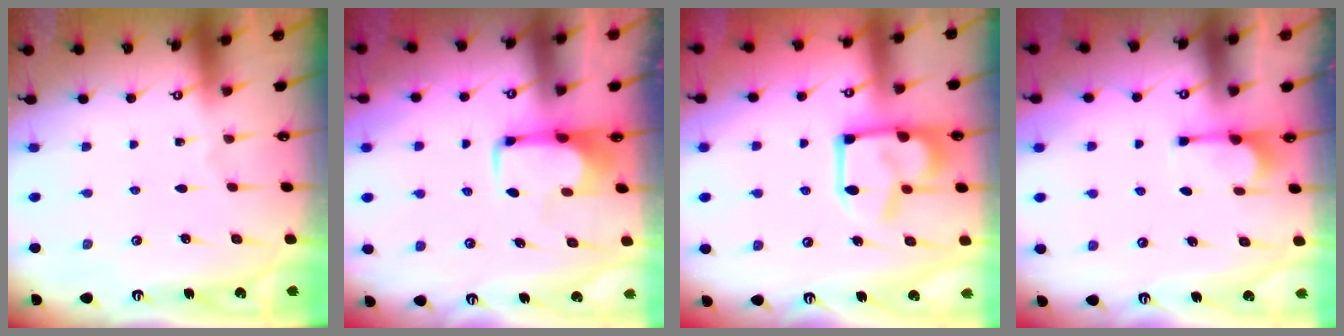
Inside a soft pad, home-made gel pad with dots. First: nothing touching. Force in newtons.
{"total": 1.9, "press": 1.9, "slide": 0.4}
{"total": 9.5, "press": 9.4, "slide": 1.4}
{"total": 1.2, "press": 1.1, "slide": 0.5}